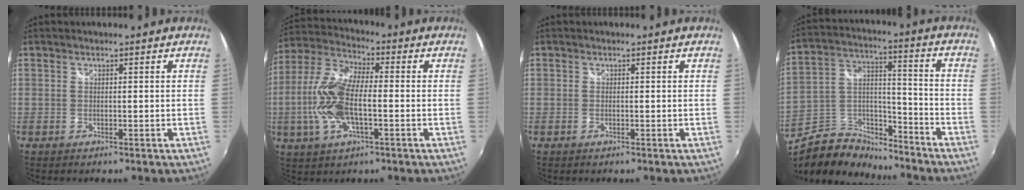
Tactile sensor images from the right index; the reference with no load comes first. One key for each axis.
{"total": 13.8, "fx": -2.3, "fy": 5.5, "fz": 12.4, "tx": -0.270, "ty": 0.007, "tz": -0.050}
{"total": 0.0}
{"total": 13.6, "fx": -11.2, "fy": 6.2, "fz": 4.7, "tx": -0.101, "ty": 0.033, "tz": -0.191}